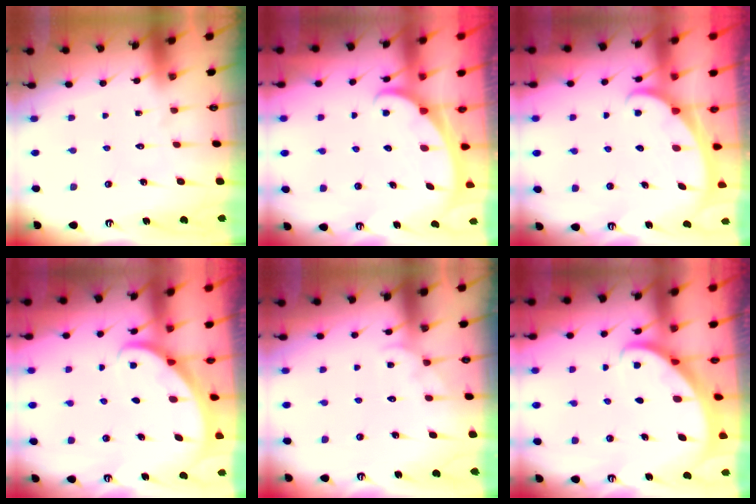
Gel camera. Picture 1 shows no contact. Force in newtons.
{"total": 2.0, "press": 2.0, "slide": 0.1}
{"total": 2.0, "press": 2.0, "slide": 0.1}
{"total": 2.3, "press": 2.3, "slide": 0.1}
{"total": 3.4, "press": 3.4, "slide": 0.3}
{"total": 2.3, "press": 2.3, "slide": 0.3}